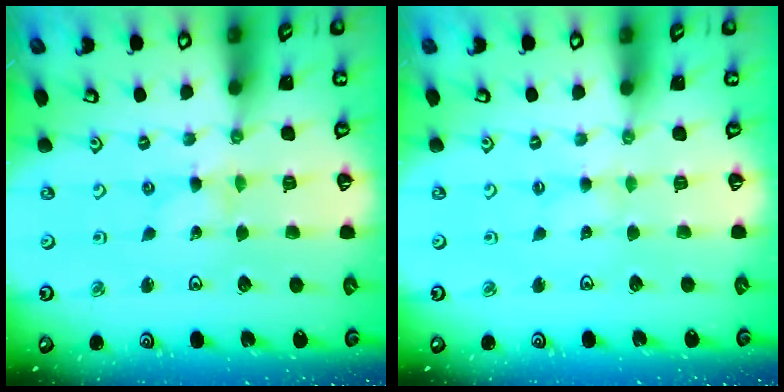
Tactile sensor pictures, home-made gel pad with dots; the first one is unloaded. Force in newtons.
{"total": 1.1, "press": 1.1, "slide": 0.3}